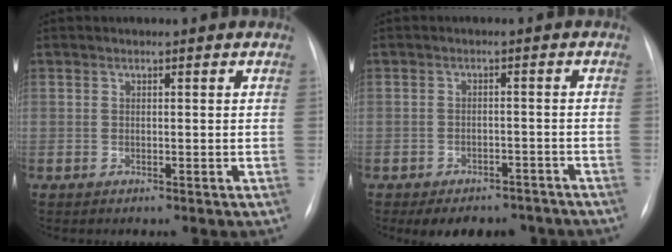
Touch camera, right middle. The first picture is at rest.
{"total": 9.2, "force": [-7.4, 4.5, 3.0], "torque": [-0.031, 0.013, -0.087]}